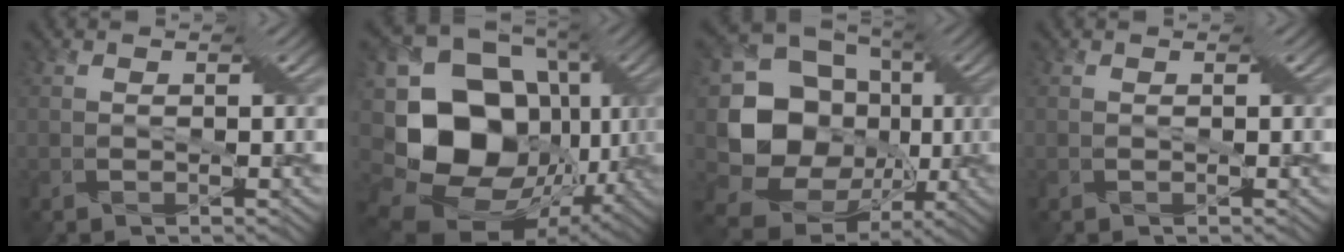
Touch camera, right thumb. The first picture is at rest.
{"total": 20.4, "force": [-2.5, 15.0, 13.6], "torque": [-0.310, -0.018, -0.025]}
{"total": 19.5, "force": [-0.5, 16.5, 10.5], "torque": [-0.229, -0.014, -0.008]}
{"total": 0.0}